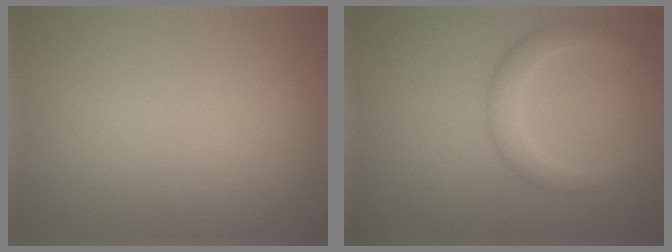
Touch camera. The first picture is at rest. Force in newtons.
{"total": 2.7, "press": 2.7, "slide": 0.1}